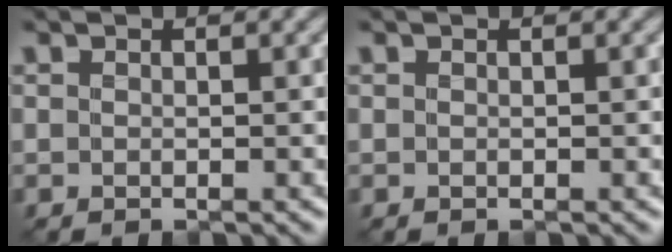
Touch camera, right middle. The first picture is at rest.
{"total": 0.0}